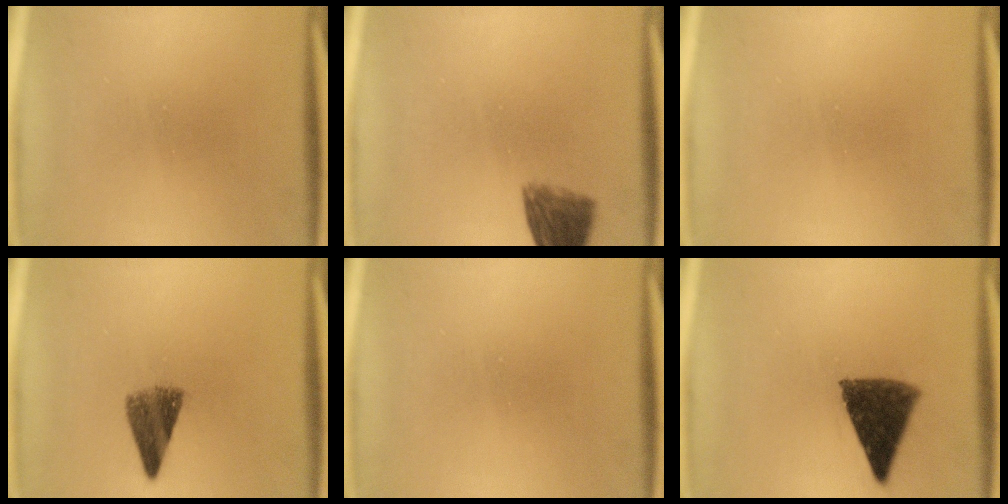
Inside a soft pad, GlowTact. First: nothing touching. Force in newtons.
{"total": 6.0}
{"total": 0.0}
{"total": 5.4}
{"total": 0.0}
{"total": 10.1}